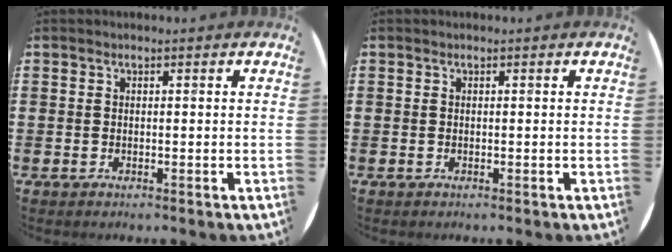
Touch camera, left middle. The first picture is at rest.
{"total": 0.0}